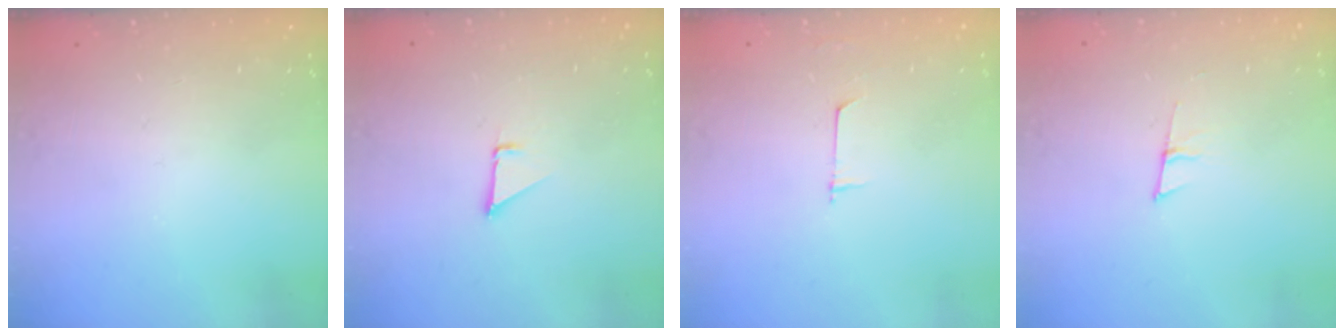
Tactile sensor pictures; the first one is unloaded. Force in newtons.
{"total": 1.3, "press": 1.3, "slide": 0.1}
{"total": 4.6, "press": 4.6, "slide": 0.4}
{"total": 5.6, "press": 5.0, "slide": 2.6}